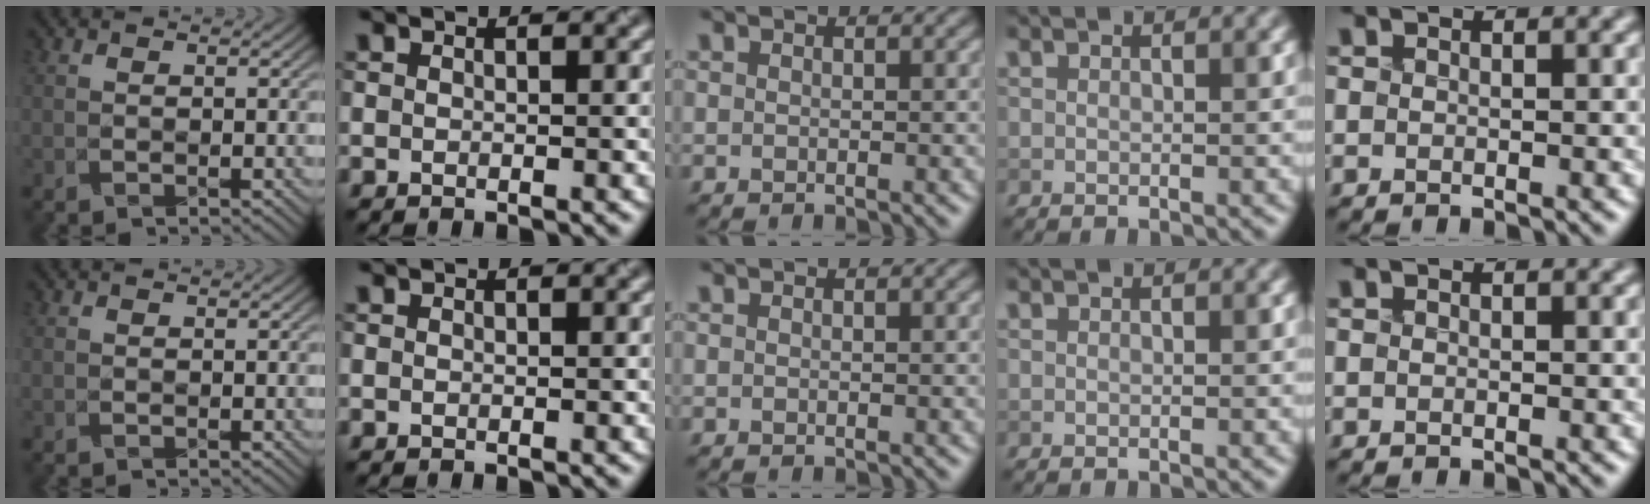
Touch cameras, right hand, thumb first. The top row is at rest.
{}